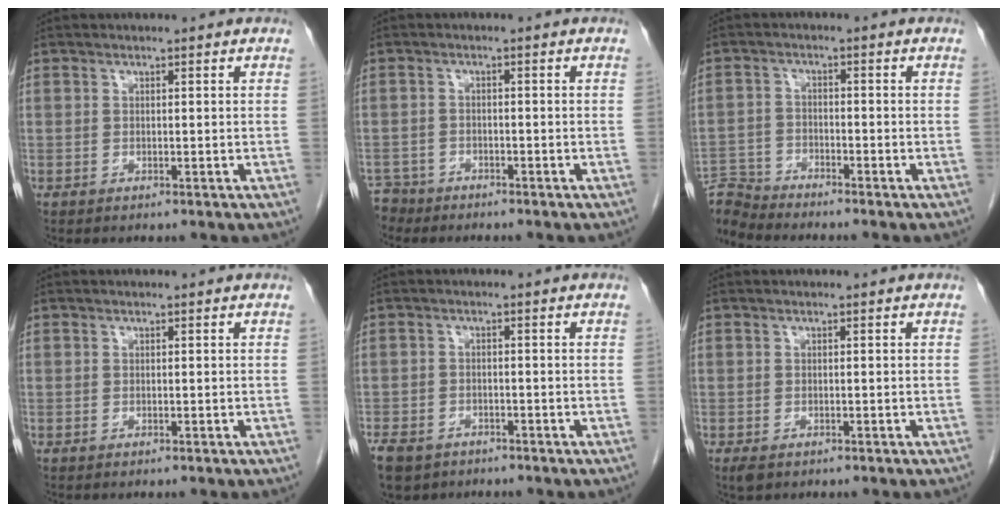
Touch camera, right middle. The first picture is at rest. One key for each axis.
{"total": 3.2, "fx": -2.9, "fy": 1.2, "fz": -0.8, "tx": 0.016, "ty": -0.001, "tz": -0.053}
{"total": 5.0, "fx": -4.9, "fy": -0.6, "fz": -1.0, "tx": 0.023, "ty": -0.003, "tz": -0.092}
{"total": 0.0}
{"total": 7.7, "fx": -5.5, "fy": 4.6, "fz": 2.9, "tx": -0.063, "ty": -0.005, "tz": -0.084}
{"total": 1.5, "fx": -0.9, "fy": 0.8, "fz": 0.9, "tx": -0.018, "ty": -0.002, "tz": -0.007}